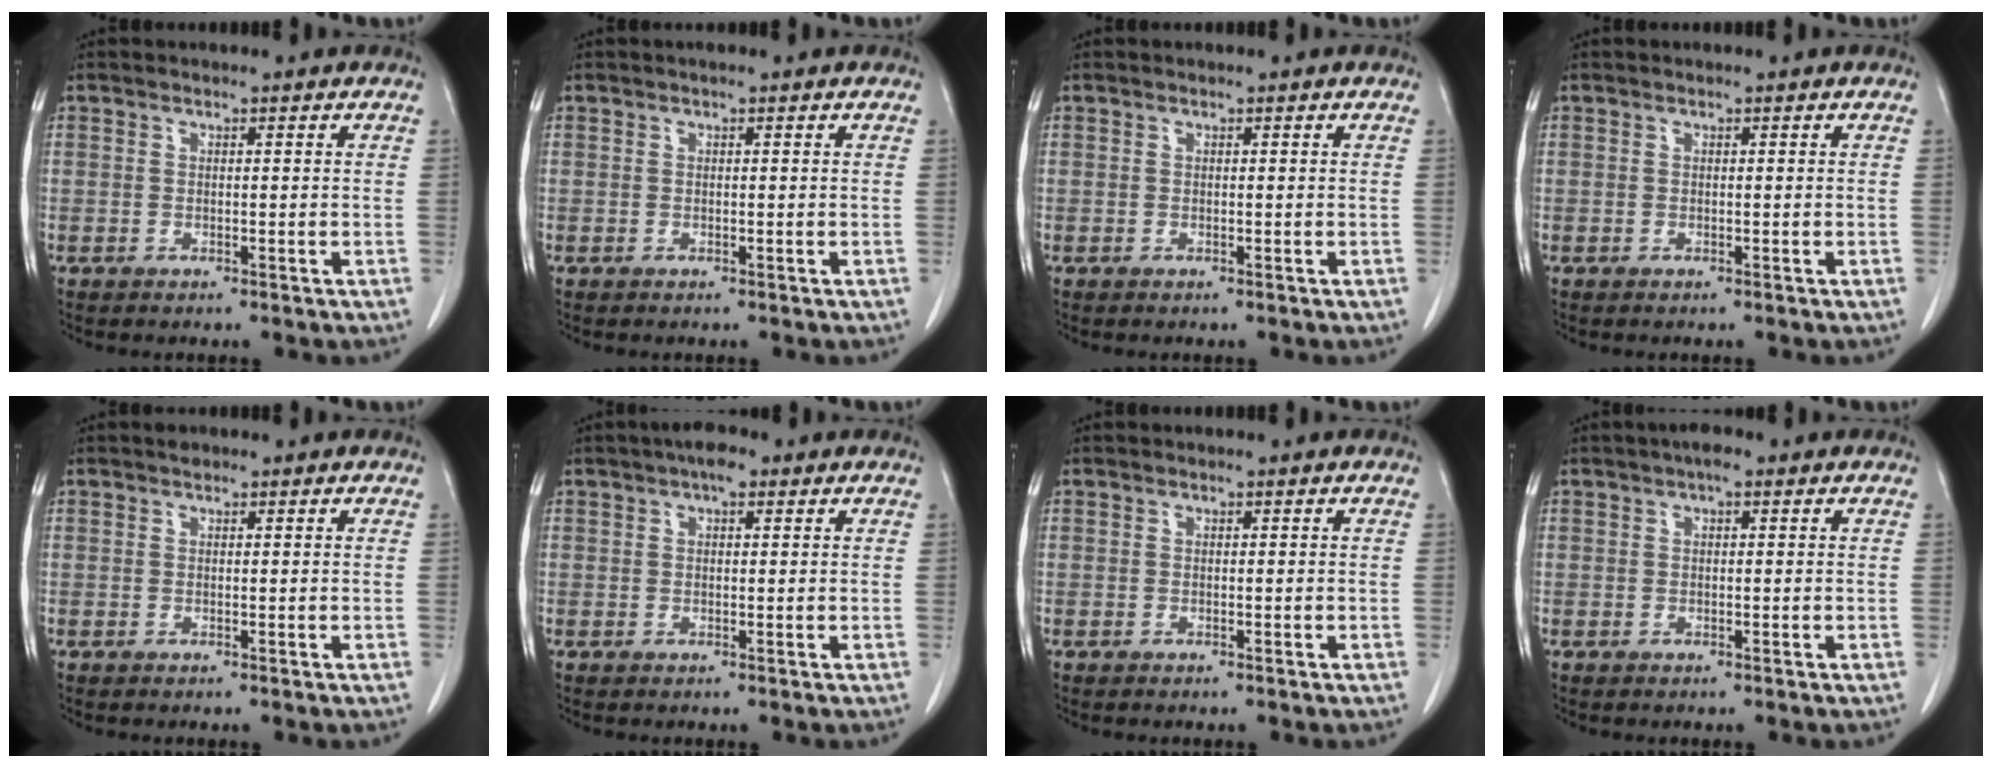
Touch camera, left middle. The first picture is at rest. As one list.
[{"total": 0.0}, {"total": 0.0}, {"total": 0.0}, {"total": 0.6, "force": [0.6, 0.2, 0.2], "torque": [-0.014, 0.002, 0.010]}, {"total": 2.8, "force": [1.7, 1.2, 1.9], "torque": [-0.031, 0.010, 0.023]}, {"total": 0.0}, {"total": 1.8, "force": [1.0, 0.7, 1.3], "torque": [-0.020, 0.010, 0.013]}]